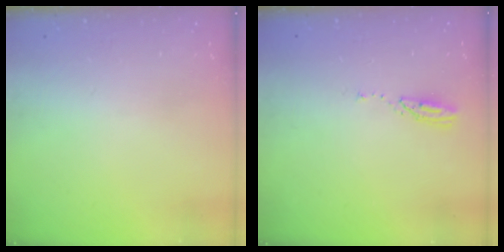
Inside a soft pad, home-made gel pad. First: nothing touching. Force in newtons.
{"total": 3.6, "press": 3.6, "slide": 0.3}